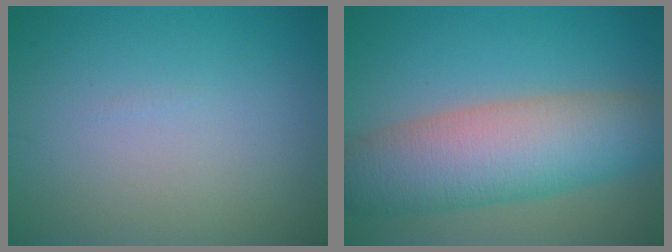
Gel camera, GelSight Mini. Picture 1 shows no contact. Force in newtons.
{"total": 9.1, "press": 9.1, "slide": 0.2}